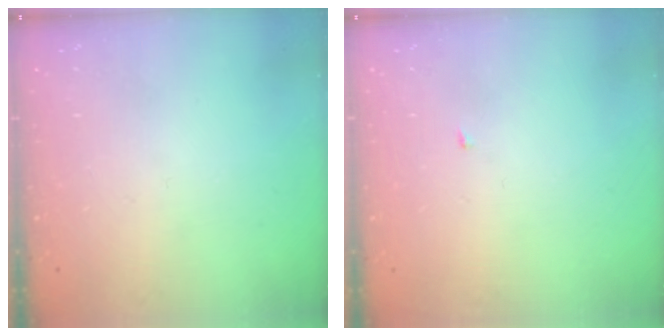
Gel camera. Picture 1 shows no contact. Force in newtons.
{"total": 1.8, "press": 1.8, "slide": 0.2}